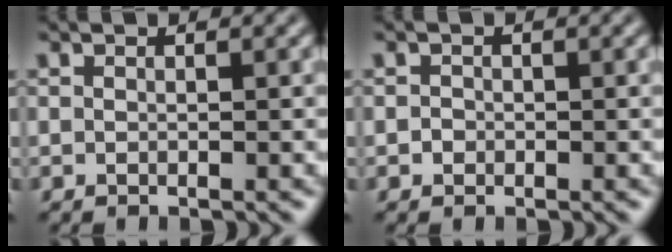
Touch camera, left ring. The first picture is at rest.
{"total": 0.7, "force": [-0.1, 0.7, 0.1], "torque": [0.002, -0.003, -0.004]}